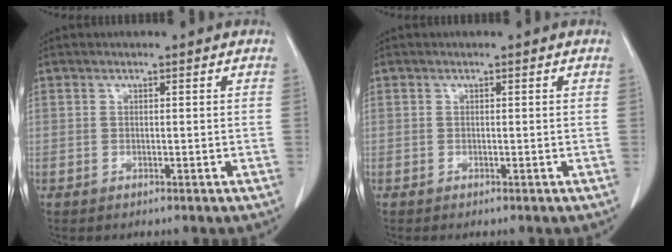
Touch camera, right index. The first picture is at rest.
{"total": 0.0}